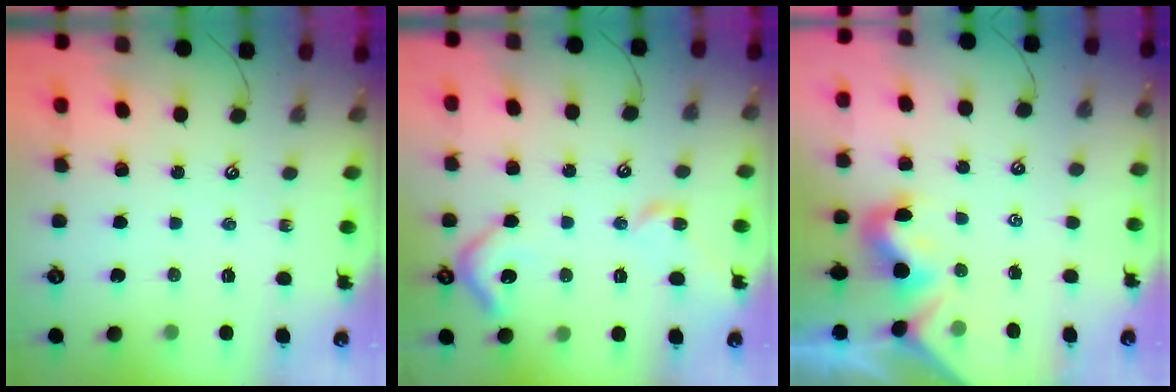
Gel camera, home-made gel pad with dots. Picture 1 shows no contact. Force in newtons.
{"total": 8.6, "press": 8.6, "slide": 1.1}
{"total": 0.7, "press": 0.5, "slide": 0.6}